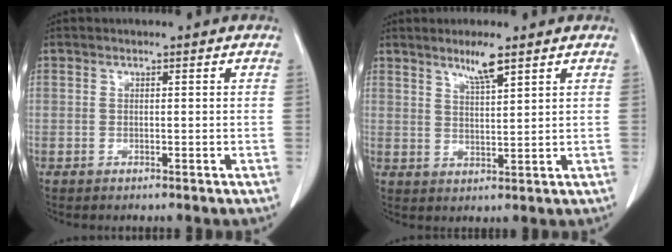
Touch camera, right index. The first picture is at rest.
{"total": 4.3, "force": [3.1, 0.1, 3.0], "torque": [-0.056, -0.005, 0.057]}